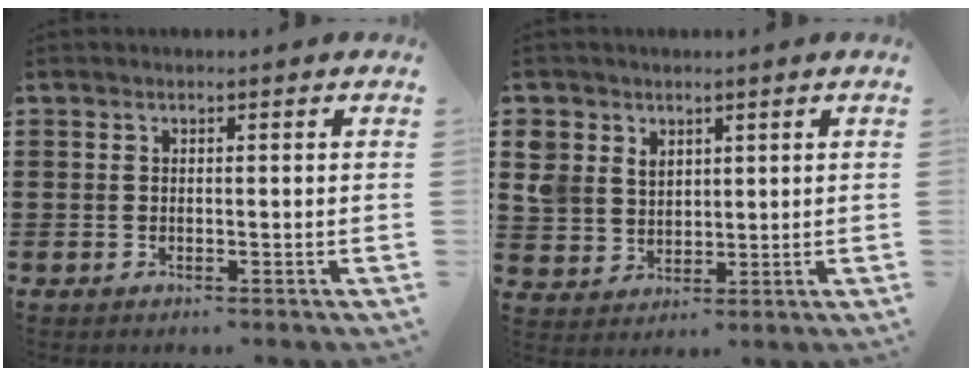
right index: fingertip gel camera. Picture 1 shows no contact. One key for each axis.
{"total": 4.9, "fx": 2.5, "fy": 4.1, "fz": 0.7, "tx": -0.037, "ty": 0.012, "tz": 0.046}